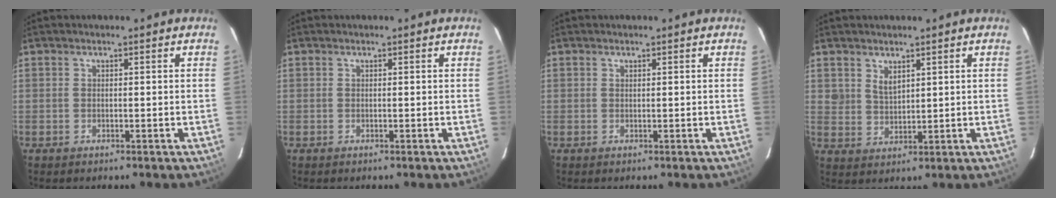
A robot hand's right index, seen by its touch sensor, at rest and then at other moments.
{"total": 0.0}
{"total": 0.0}
{"total": 3.5, "force": [2.5, 2.0, 1.3], "torque": [-0.020, 0.001, 0.052]}